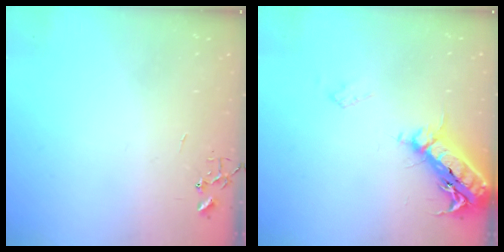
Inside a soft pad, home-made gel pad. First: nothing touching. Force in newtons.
{"total": 17.6, "press": 17.3, "slide": 3.5}